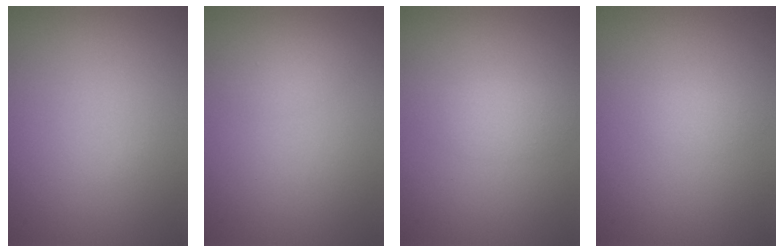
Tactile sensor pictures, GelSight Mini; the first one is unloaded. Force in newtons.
{"total": 0.9, "press": 0.9, "slide": 0.1}
{"total": 1.5, "press": 1.5, "slide": 0.0}
{"total": 0.8, "press": 0.8, "slide": 0.1}